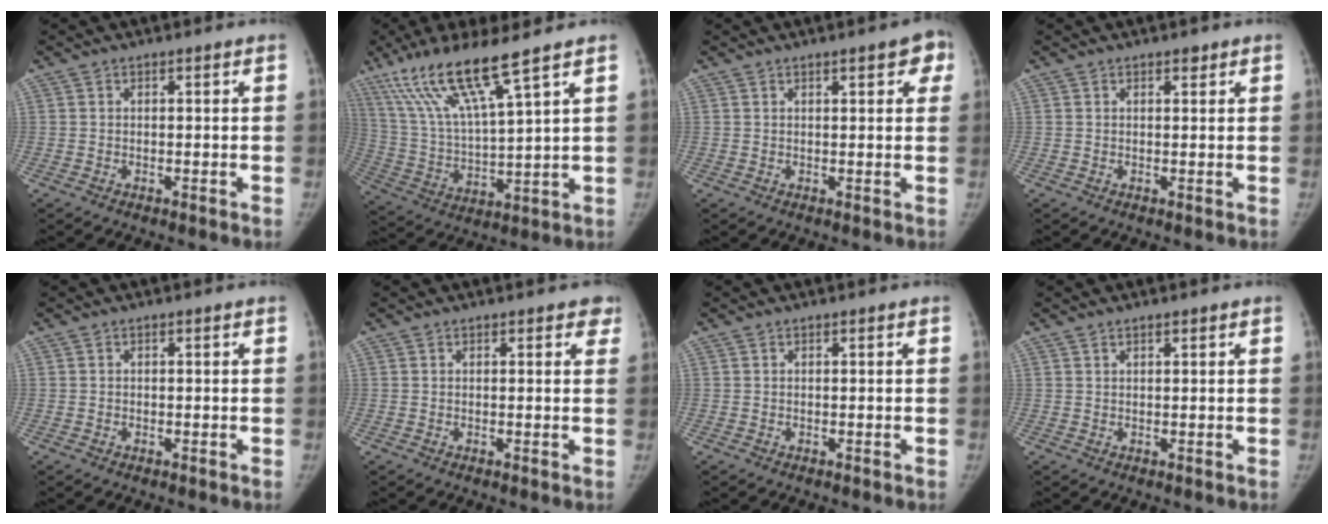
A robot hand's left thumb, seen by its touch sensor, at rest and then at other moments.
{"total": 15.8, "force": [10.1, 1.6, 12.0], "torque": [-0.242, -0.041, 0.203]}
{"total": 5.1, "force": [2.4, 1.7, 4.1], "torque": [-0.031, -0.002, 0.022]}
{"total": 1.1, "force": [0.8, 0.5, 0.6], "torque": [-0.004, -0.004, 0.010]}
{"total": 0.0}
{"total": 2.2, "force": [1.5, 1.2, 1.2], "torque": [0.011, -0.002, 0.009]}
{"total": 0.0}
{"total": 0.9, "force": [0.7, 0.3, 0.5], "torque": [-0.008, -0.002, 0.012]}